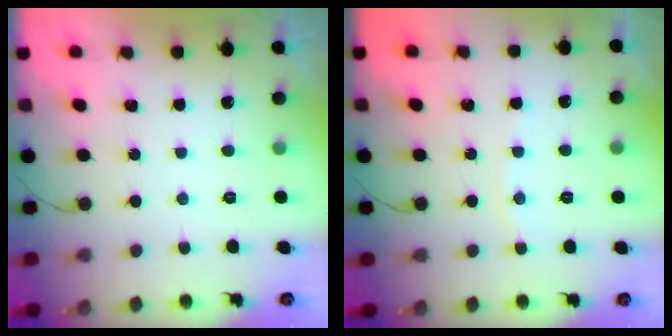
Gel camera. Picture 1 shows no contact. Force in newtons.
{"total": 4.7, "press": 4.7, "slide": 0.7}